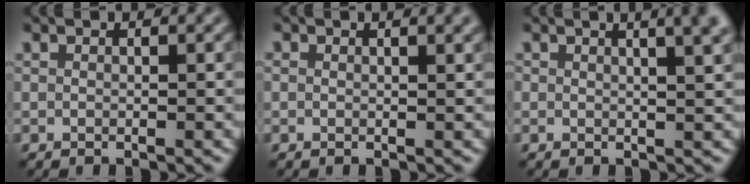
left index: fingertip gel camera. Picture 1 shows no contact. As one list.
[{"total": 2.2, "force": [1.2, 0.9, 1.5], "torque": [-0.010, 0.002, 0.010]}, {"total": 6.0, "force": [3.1, 2.8, 4.3], "torque": [-0.015, 0.042, 0.006]}]